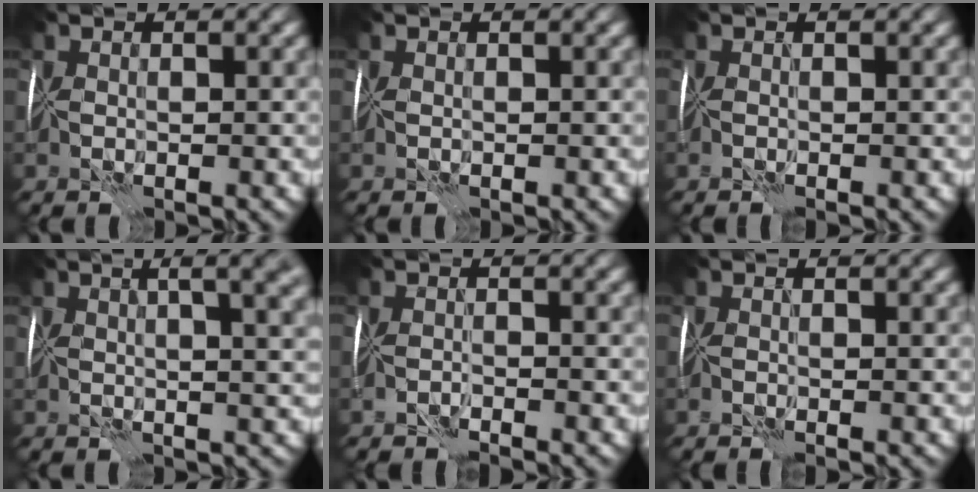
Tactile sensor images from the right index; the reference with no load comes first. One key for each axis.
{"total": 0.0}
{"total": 1.3, "fx": -0.5, "fy": -1.1, "fz": -0.5, "tx": 0.015, "ty": -0.003, "tz": -0.010}
{"total": 8.6, "fx": 3.7, "fy": 3.4, "fz": 7.0, "tx": -0.056, "ty": 0.043, "tz": 0.029}
{"total": 2.5, "fx": -1.6, "fy": -1.6, "fz": -1.0, "tx": 0.027, "ty": -0.005, "tz": -0.034}
{"total": 1.4, "fx": -0.7, "fy": -1.2, "fz": -0.4, "tx": 0.010, "ty": -0.007, "tz": -0.015}